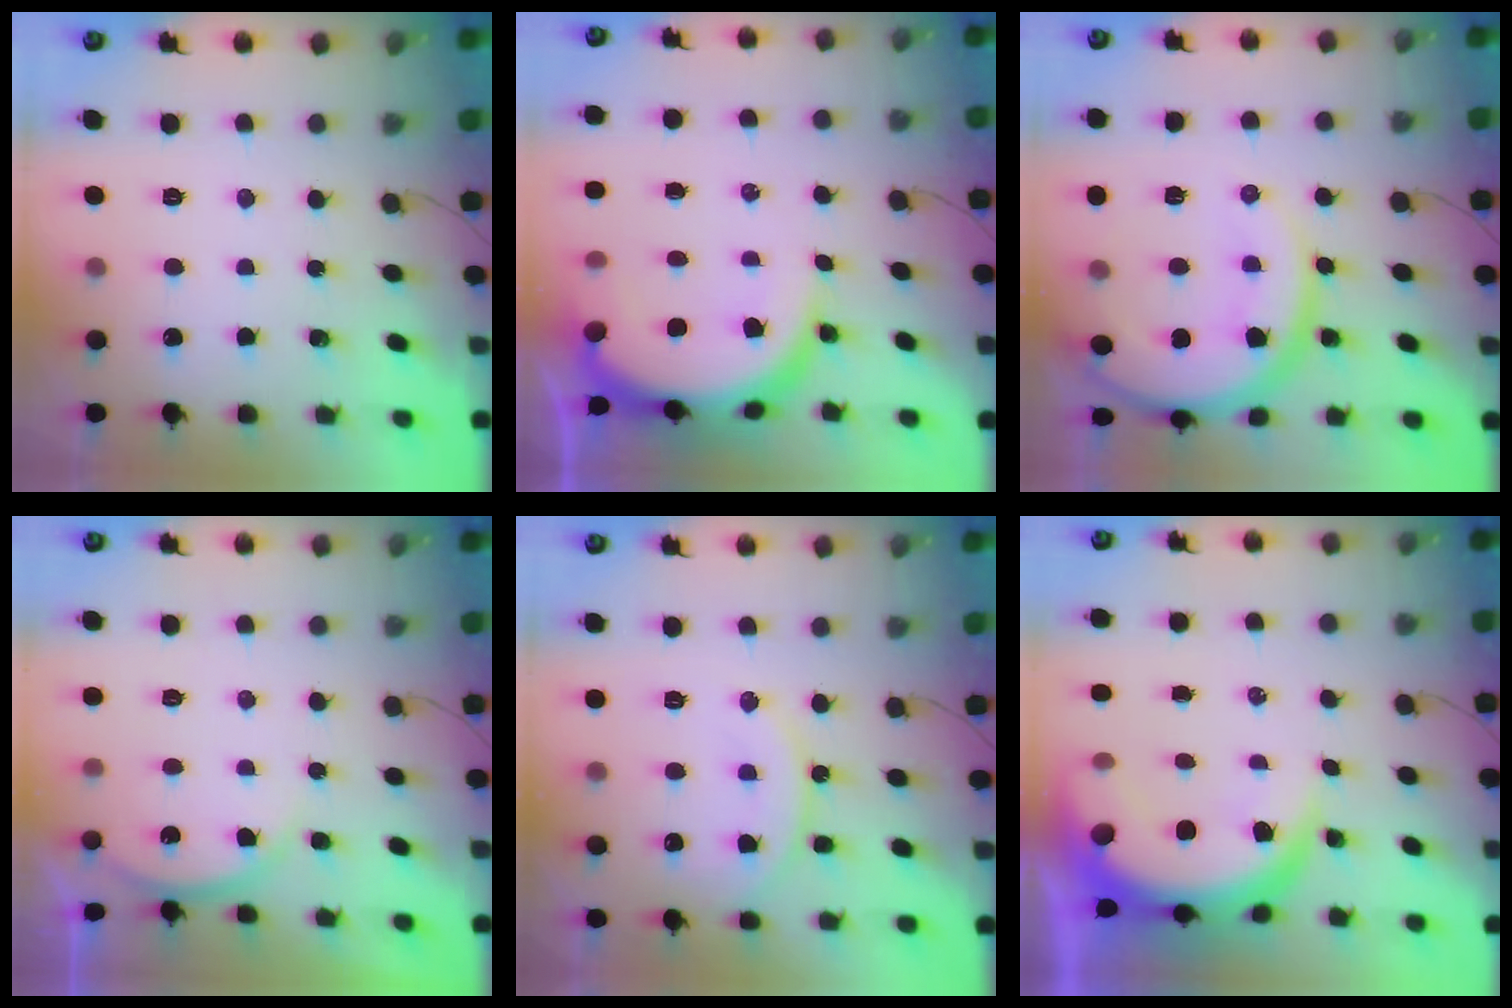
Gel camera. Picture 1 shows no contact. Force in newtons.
{"total": 10.3, "press": 10.3, "slide": 0.9}
{"total": 16.9, "press": 16.9, "slide": 1.3}
{"total": 4.2, "press": 4.2, "slide": 0.6}
{"total": 12.3, "press": 12.3, "slide": 1.2}
{"total": 10.4, "press": 10.3, "slide": 1.1}